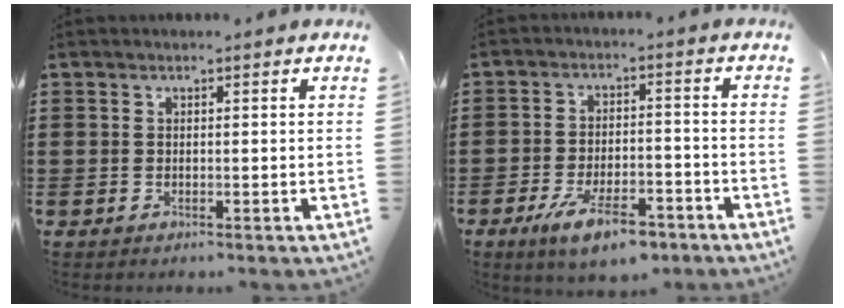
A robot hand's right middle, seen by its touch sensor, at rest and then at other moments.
{"total": 7.4, "force": [-5.0, 2.3, 5.0], "torque": [-0.095, 0.006, -0.090]}